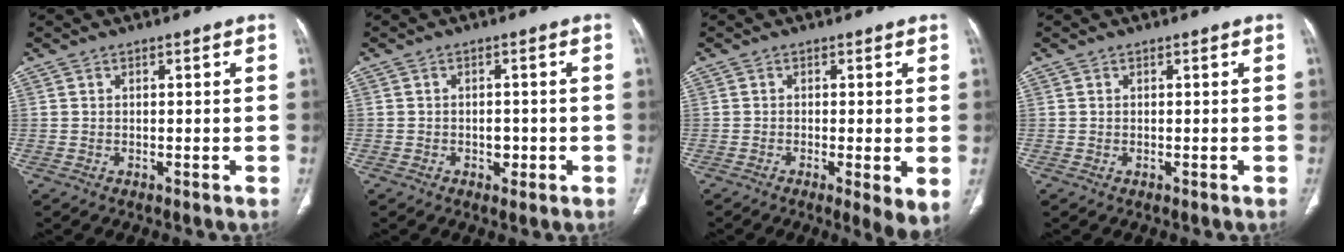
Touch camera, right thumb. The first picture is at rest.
{"total": 2.4, "force": [-0.7, 1.8, 1.4], "torque": [-0.007, 0.005, -0.008]}
{"total": 5.0, "force": [-1.1, 1.0, 4.8], "torque": [-0.084, -0.017, -0.020]}
{"total": 0.0}